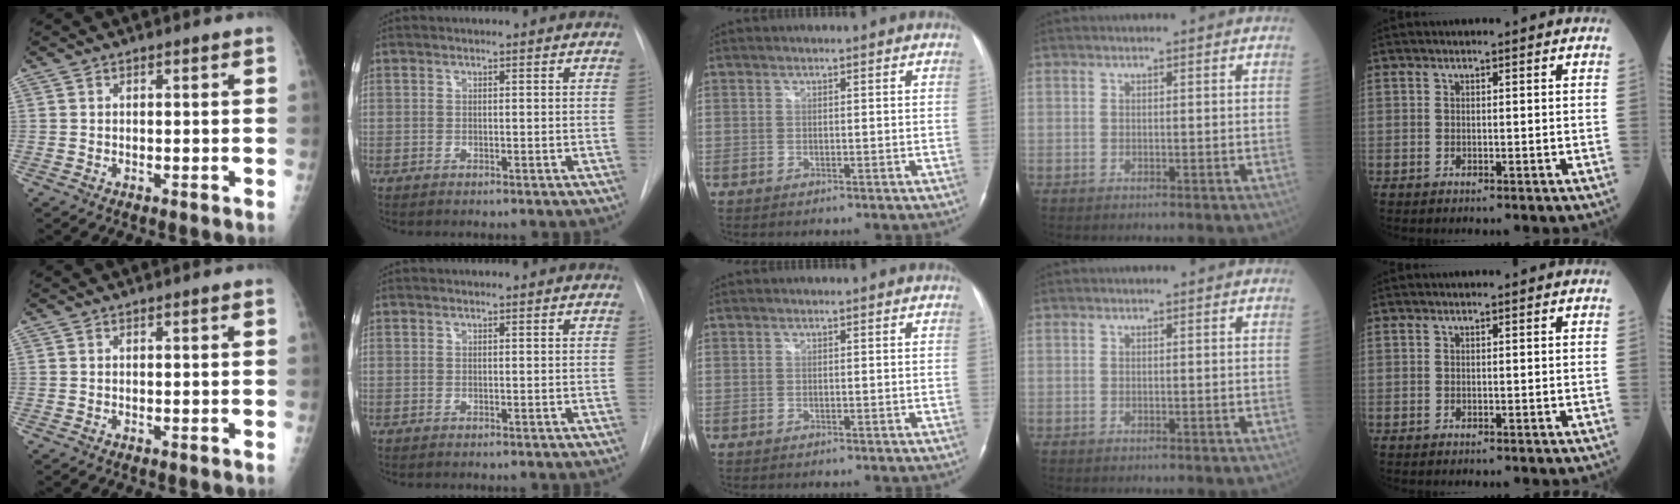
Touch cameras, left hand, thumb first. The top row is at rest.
{}